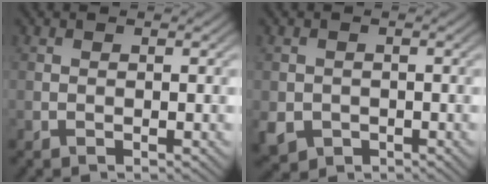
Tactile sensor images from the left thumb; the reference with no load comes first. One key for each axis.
{"total": 3.3, "fx": -1.2, "fy": 2.9, "fz": 1.2, "tx": -0.034, "ty": -0.018, "tz": -0.023}